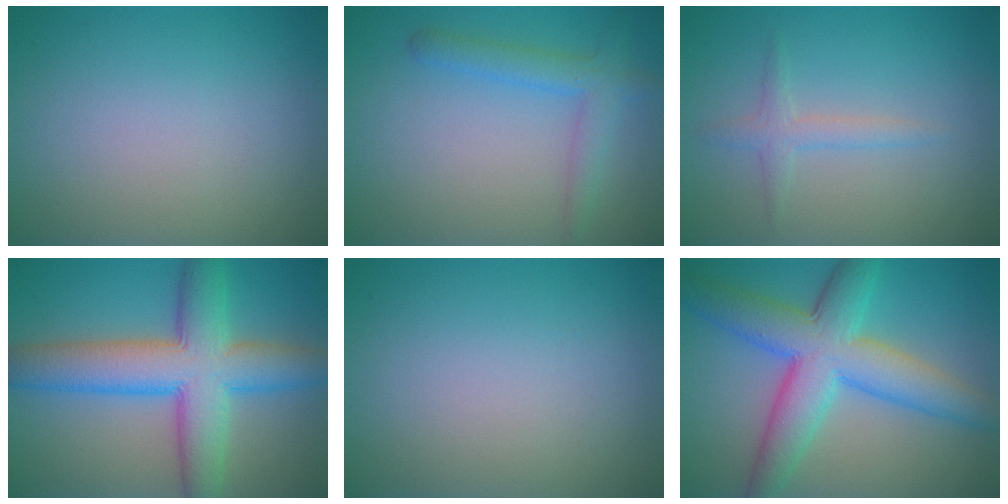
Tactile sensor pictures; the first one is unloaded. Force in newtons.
{"total": 2.9, "press": 2.9, "slide": 0.2}
{"total": 1.7, "press": 1.7, "slide": 0.0}
{"total": 9.3, "press": 9.3, "slide": 0.2}
{"total": 0.0}
{"total": 8.7, "press": 8.7, "slide": 0.1}